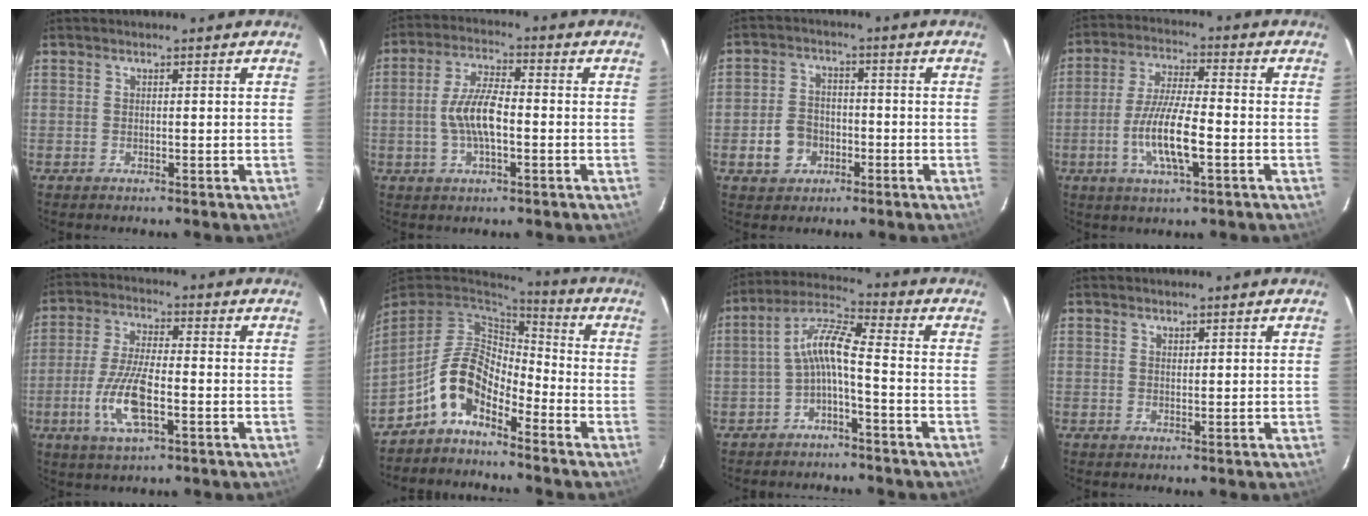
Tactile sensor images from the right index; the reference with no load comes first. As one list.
[{"total": 8.2, "force": [-1.4, 2.9, 7.5], "torque": [-0.151, 0.008, -0.027]}, {"total": 6.4, "force": [-2.4, 5.4, 2.5], "torque": [-0.062, 0.022, -0.034]}, {"total": 10.7, "force": [-3.2, 2.3, 9.9], "torque": [-0.196, -0.007, -0.061]}, {"total": 10.4, "force": [-3.4, 3.1, 9.4], "torque": [-0.199, -0.006, -0.067]}, {"total": 10.4, "force": [-6.1, 5.1, 6.6], "torque": [-0.138, 0.020, -0.124]}, {"total": 6.8, "force": [-2.5, 1.0, 6.2], "torque": [-0.149, 0.021, -0.048]}, {"total": 0.6, "force": [0.5, 0.4, 0.1], "torque": [-0.002, 0.002, 0.010]}]